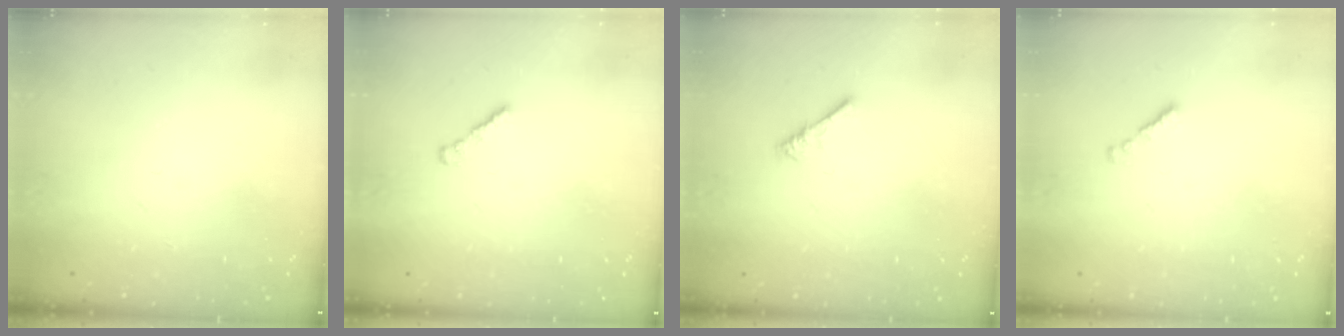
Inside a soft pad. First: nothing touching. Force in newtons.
{"total": 1.6, "press": 1.5, "slide": 0.5}
{"total": 0.8, "press": 0.8, "slide": 0.3}
{"total": 1.3, "press": 1.1, "slide": 0.6}